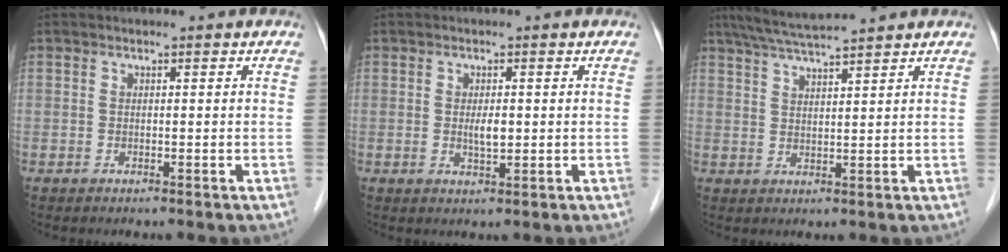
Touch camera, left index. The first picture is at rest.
{"total": 1.8, "force": [0.1, 0.6, 1.6], "torque": [-0.030, -0.002, 0.003]}
{"total": 7.5, "force": [6.6, -0.8, 3.4], "torque": [-0.064, 0.022, 0.113]}